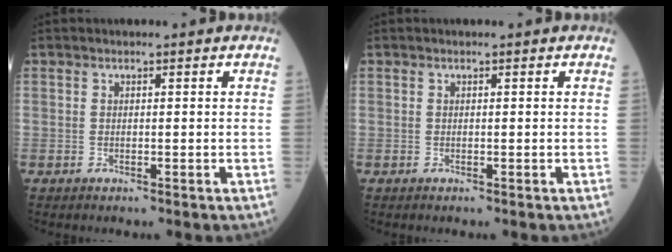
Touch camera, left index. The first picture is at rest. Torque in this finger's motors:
{"motor_torque": [0.00, 0.00, 0.00, 0.00]}